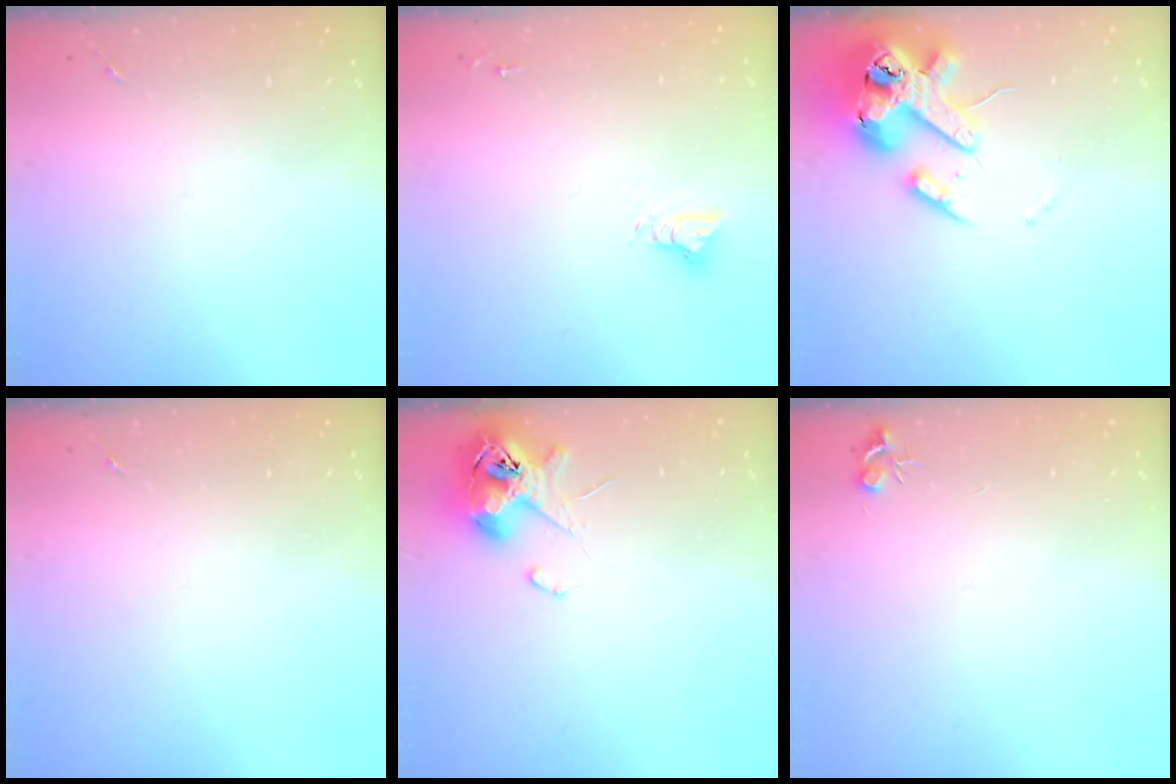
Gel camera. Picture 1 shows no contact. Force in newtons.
{"total": 5.5, "press": 5.5, "slide": 0.5}
{"total": 18.6, "press": 18.4, "slide": 2.8}
{"total": 0.0}
{"total": 11.8, "press": 11.6, "slide": 1.9}
{"total": 4.7, "press": 4.7, "slide": 0.6}